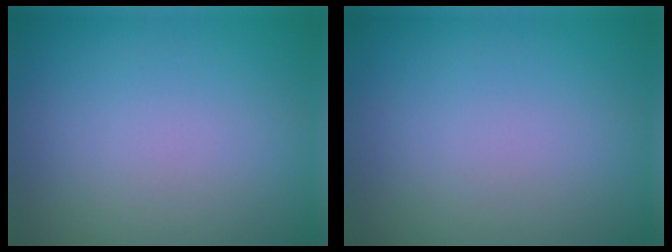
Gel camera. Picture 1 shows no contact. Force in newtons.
{"total": 0.0}